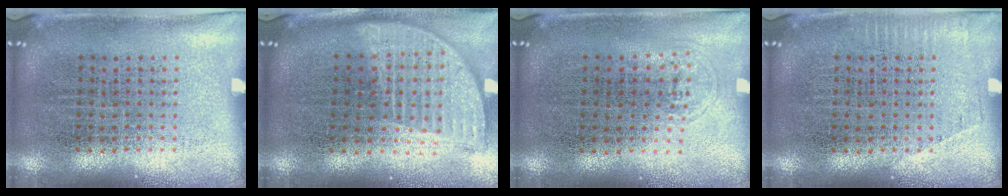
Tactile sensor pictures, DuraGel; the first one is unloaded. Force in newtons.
{"total": 1.9, "press": 1.5, "slide": 1.1}
{"total": 0.5, "press": 0.5, "slide": 0.2}
{"total": 0.7, "press": 0.7, "slide": 0.2}